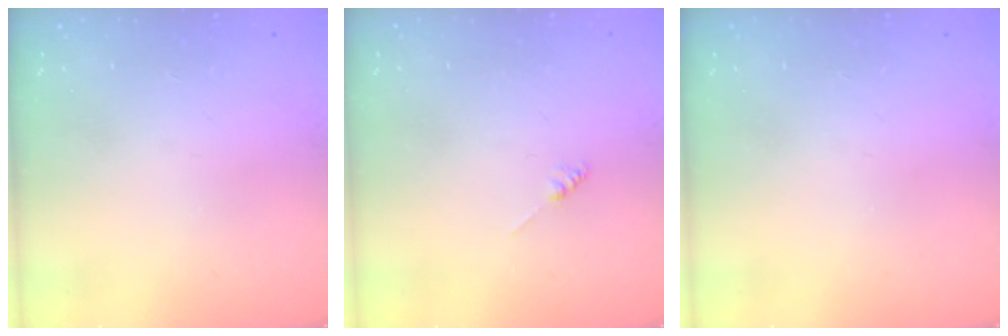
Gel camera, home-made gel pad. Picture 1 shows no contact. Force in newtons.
{"total": 0.0}
{"total": 0.0}